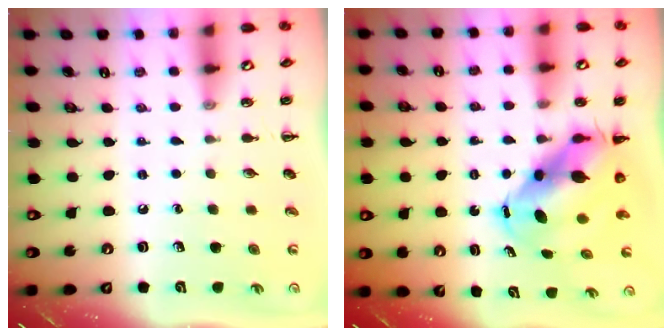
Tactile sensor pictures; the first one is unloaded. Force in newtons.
{"total": 9.0, "press": 8.8, "slide": 2.0}